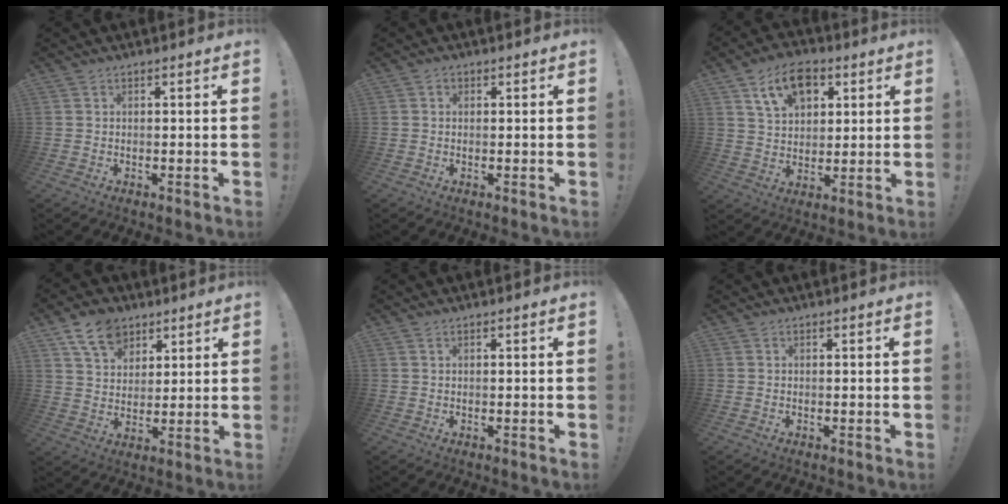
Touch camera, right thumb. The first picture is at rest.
{"total": 0.8, "force": [0.1, 0.8, 0.2], "torque": [-0.001, 0.002, 0.001]}
{"total": 12.5, "force": [6.0, 8.3, 7.2], "torque": [-0.111, -0.012, 0.111]}
{"total": 10.7, "force": [6.6, 7.3, 4.3], "torque": [-0.064, -0.031, 0.126]}
{"total": 0.0}
{"total": 0.0}